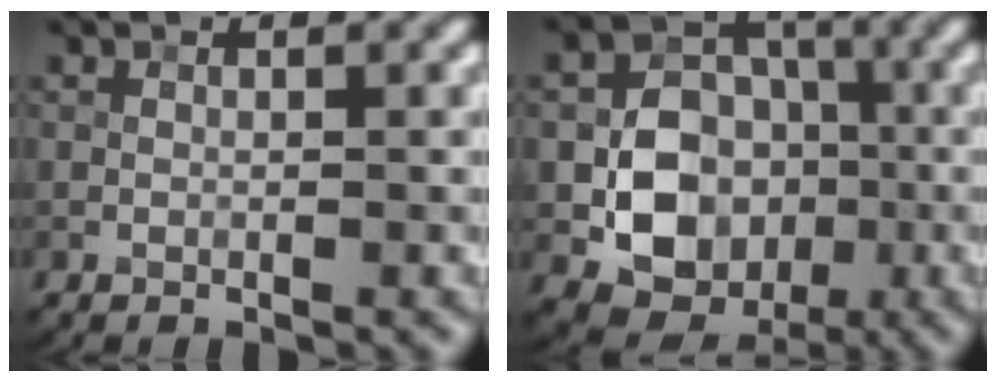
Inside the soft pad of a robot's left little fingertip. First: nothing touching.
{"total": 8.2, "force": [-1.9, 6.7, 4.4], "torque": [-0.064, -0.008, -0.033]}